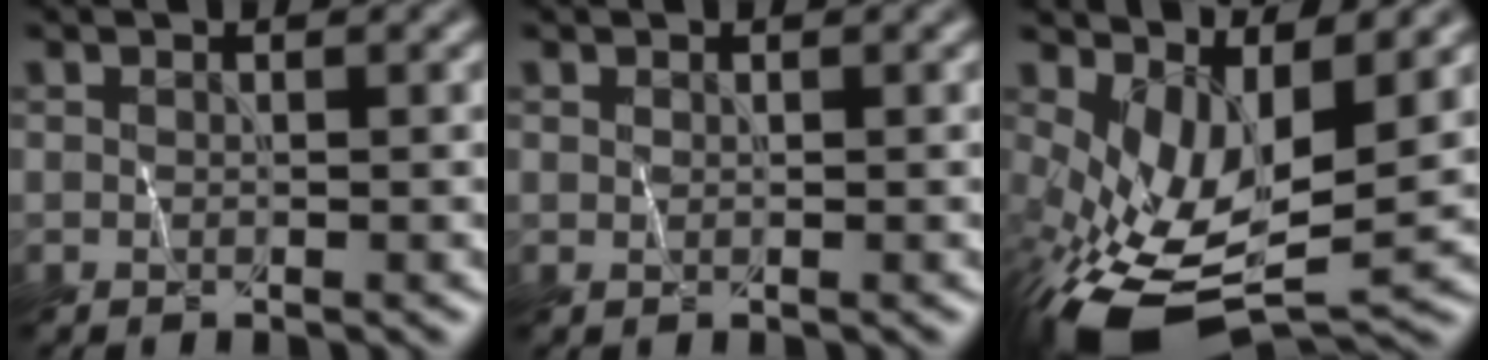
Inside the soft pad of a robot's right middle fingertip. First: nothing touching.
{"total": 0.0}
{"total": 10.1, "force": [-0.9, 5.1, 8.6], "torque": [-0.179, -0.026, -0.007]}